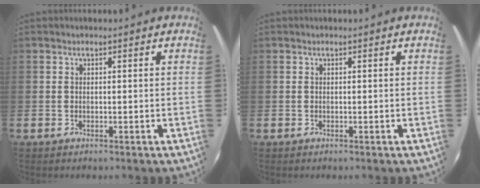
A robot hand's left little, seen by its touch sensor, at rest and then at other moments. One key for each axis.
{"total": 0.0}